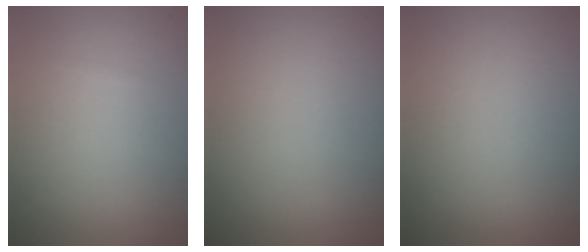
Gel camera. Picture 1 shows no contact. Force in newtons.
{"total": 0.0}
{"total": 0.0}